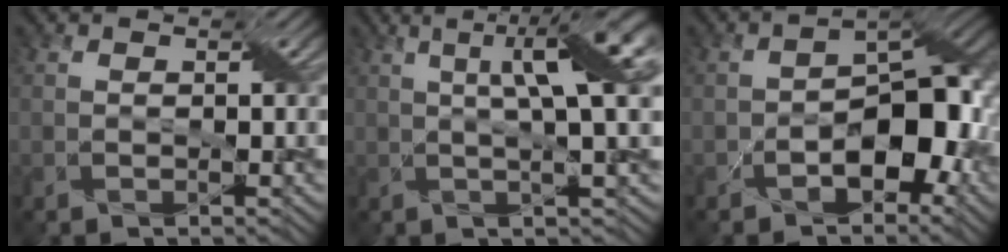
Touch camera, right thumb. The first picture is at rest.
{"total": 9.8, "force": [2.6, 2.2, 9.2], "torque": [-0.126, 0.024, 0.033]}
{"total": 8.8, "force": [-3.2, 5.1, 6.4], "torque": [-0.090, -0.001, -0.057]}